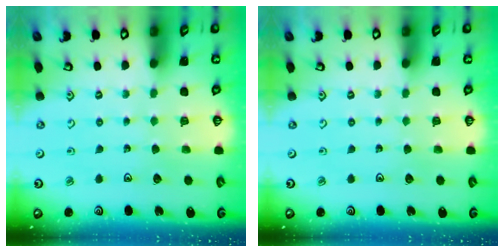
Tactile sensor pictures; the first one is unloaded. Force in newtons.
{"total": 0.0}